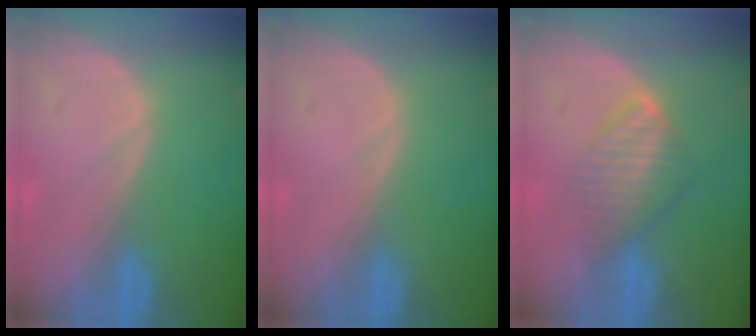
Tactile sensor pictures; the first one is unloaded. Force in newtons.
{"total": 0.0}
{"total": 4.9, "press": 4.8, "slide": 0.8}